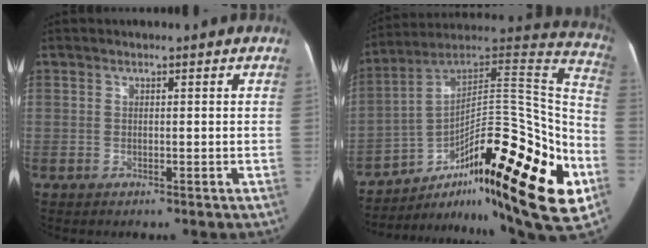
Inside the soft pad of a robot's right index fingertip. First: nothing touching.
{"total": 32.8, "force": [-13.5, 6.7, 29.1], "torque": [-0.362, 0.034, -0.199]}